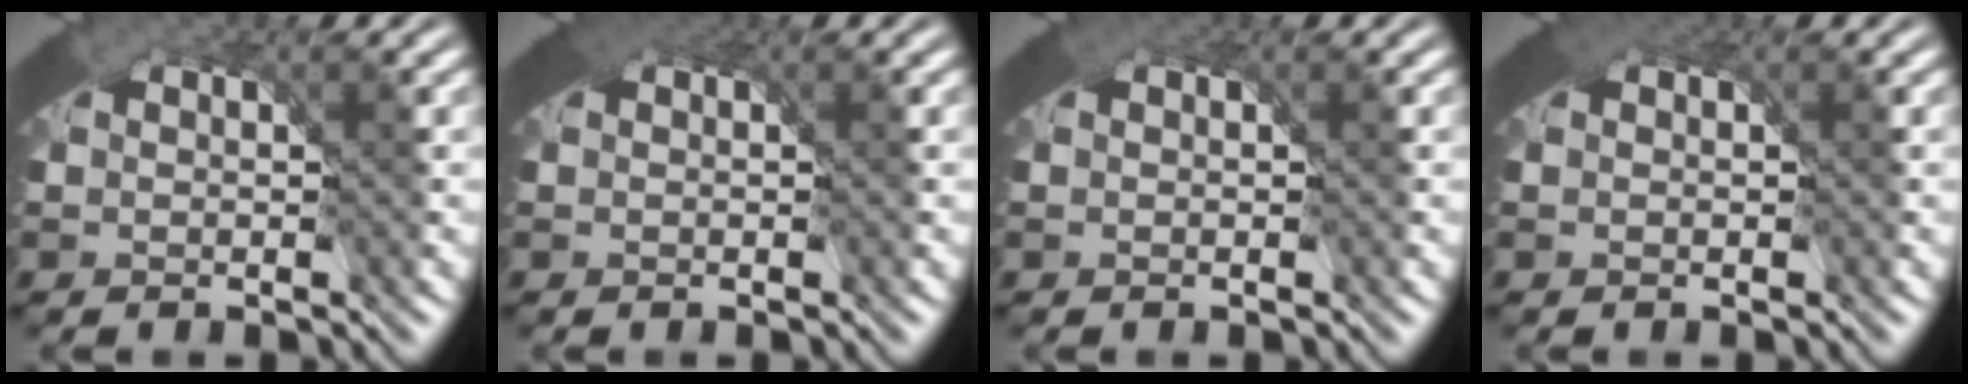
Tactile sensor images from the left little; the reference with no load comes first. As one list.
[{"total": 2.0, "force": [1.0, 1.1, 1.3], "torque": [-0.024, -0.006, 0.016]}, {"total": 0.9, "force": [0.5, 0.6, 0.5], "torque": [-0.009, -0.002, 0.007]}, {"total": 1.6, "force": [0.8, 1.0, 0.9], "torque": [-0.018, -0.003, 0.013]}]